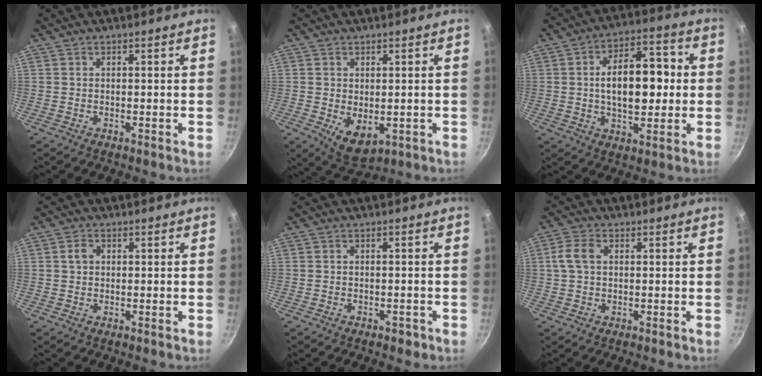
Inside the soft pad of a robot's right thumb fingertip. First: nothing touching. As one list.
[{"total": 6.5, "force": [-1.4, 3.9, 5.1], "torque": [-0.071, -0.010, -0.005]}, {"total": 14.8, "force": [0.8, 8.0, 12.4], "torque": [-0.167, 0.023, 0.008]}, {"total": 2.1, "force": [0.3, 1.6, 1.2], "torque": [-0.019, 0.004, 0.004]}, {"total": 1.5, "force": [-1.0, 0.8, 0.7], "torque": [-0.006, 0.005, -0.013]}, {"total": 4.5, "force": [0.7, 3.0, 3.3], "torque": [-0.078, 0.011, 0.012]}]